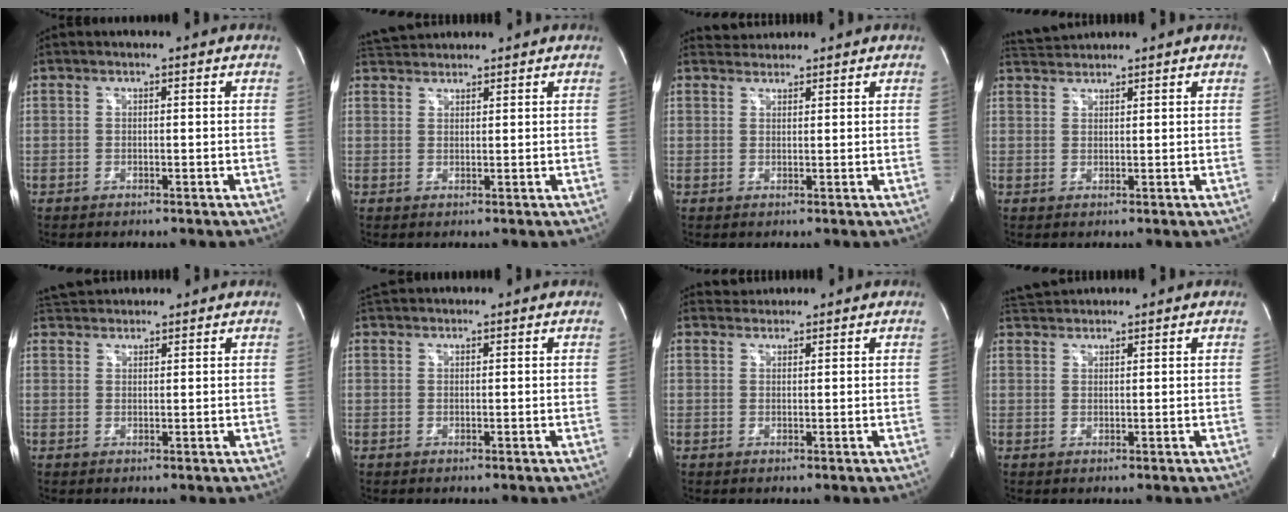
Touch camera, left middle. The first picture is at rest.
{"total": 3.7, "force": [3.6, 0.6, 0.2], "torque": [-0.014, 0.028, 0.070]}
{"total": 2.1, "force": [2.0, 0.3, -0.5], "torque": [0.001, 0.017, 0.039]}
{"total": 2.9, "force": [2.8, -0.2, -0.3], "torque": [-0.005, 0.015, 0.060]}
{"total": 3.9, "force": [3.8, 0.8, 0.4], "torque": [-0.014, 0.031, 0.072]}
{"total": 2.2, "force": [2.1, 0.5, 0.4], "torque": [-0.011, 0.026, 0.039]}
{"total": 1.7, "force": [1.6, 0.3, -0.5], "torque": [0.001, 0.014, 0.031]}
{"total": 3.1, "force": [3.1, 0.2, 0.0], "torque": [-0.011, 0.023, 0.062]}